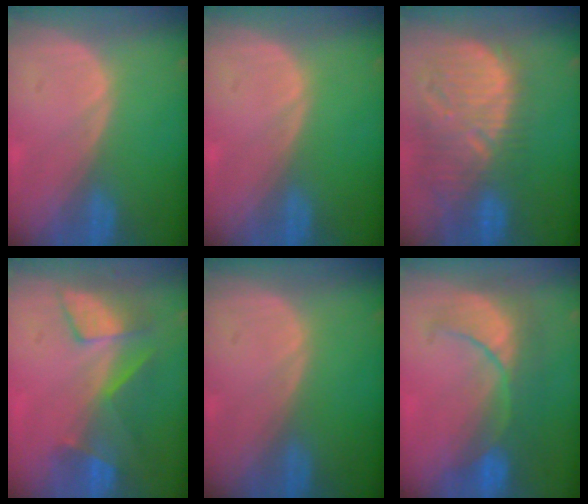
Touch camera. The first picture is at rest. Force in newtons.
{"total": 0.0}
{"total": 12.9, "press": 11.3, "slide": 6.3}
{"total": 8.6, "press": 7.2, "slide": 4.7}
{"total": 0.0}
{"total": 8.4, "press": 8.3, "slide": 1.3}